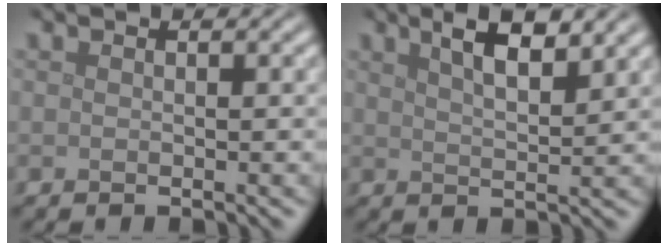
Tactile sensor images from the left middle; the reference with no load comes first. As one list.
[{"total": 4.4, "force": [2.8, 1.2, 3.2], "torque": [-0.045, 0.013, 0.042]}]